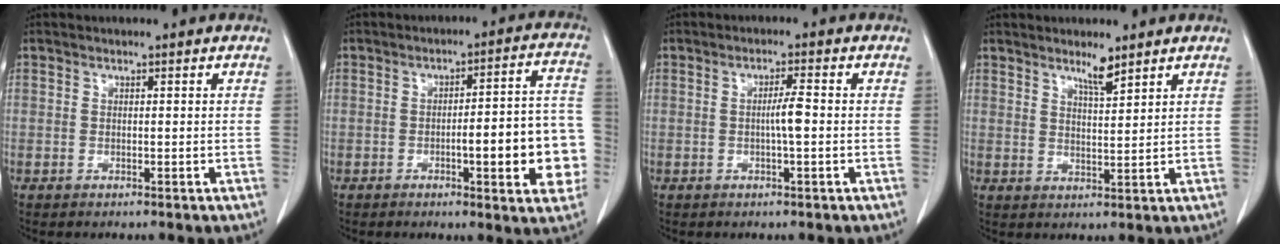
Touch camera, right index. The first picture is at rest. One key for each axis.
{"total": 12.9, "fx": -2.9, "fy": 2.6, "fz": 12.3, "tx": -0.139, "ty": 0.026, "tz": -0.034}
{"total": 3.0, "fx": -0.3, "fy": 0.0, "fz": 3.0, "tx": -0.053, "ty": 0.000, "tz": -0.006}
{"total": 3.5, "fx": 2.8, "fy": 0.3, "fz": 2.1, "tx": -0.039, "ty": -0.005, "tz": 0.050}